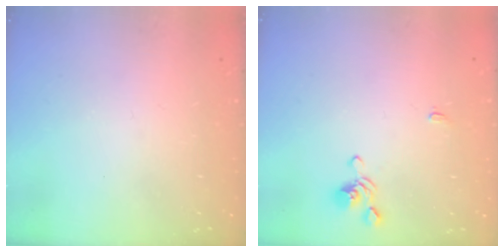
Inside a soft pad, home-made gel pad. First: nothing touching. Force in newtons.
{"total": 1.0, "press": 0.9, "slide": 0.5}